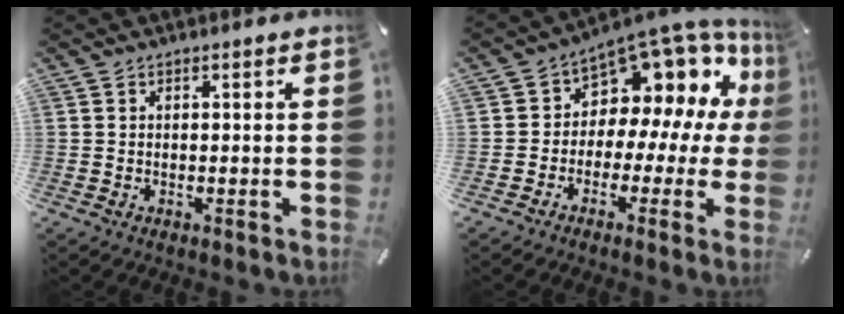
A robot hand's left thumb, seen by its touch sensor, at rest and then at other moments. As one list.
[{"total": 9.9, "force": [5.9, 6.5, 4.5], "torque": [-0.082, -0.073, 0.103]}]